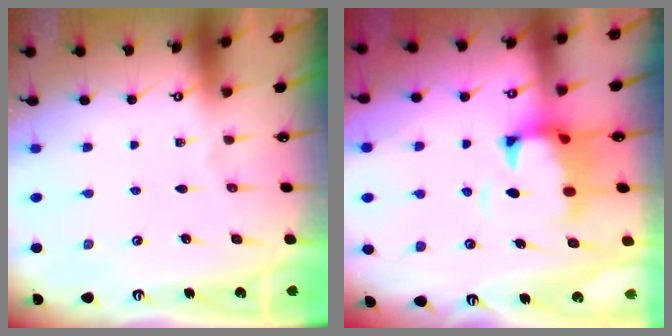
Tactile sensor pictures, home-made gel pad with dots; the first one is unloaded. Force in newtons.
{"total": 2.8, "press": 2.4, "slide": 1.3}